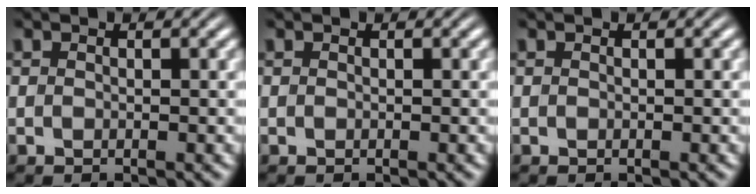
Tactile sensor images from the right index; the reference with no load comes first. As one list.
[{"total": 0.0}, {"total": 0.0}]